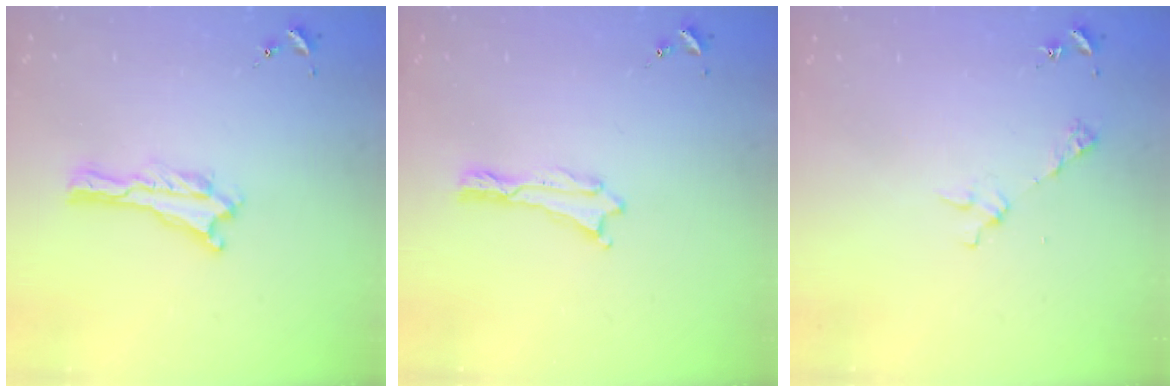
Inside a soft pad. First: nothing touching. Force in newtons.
{"total": 0.0}
{"total": 3.3, "press": 3.3, "slide": 0.2}